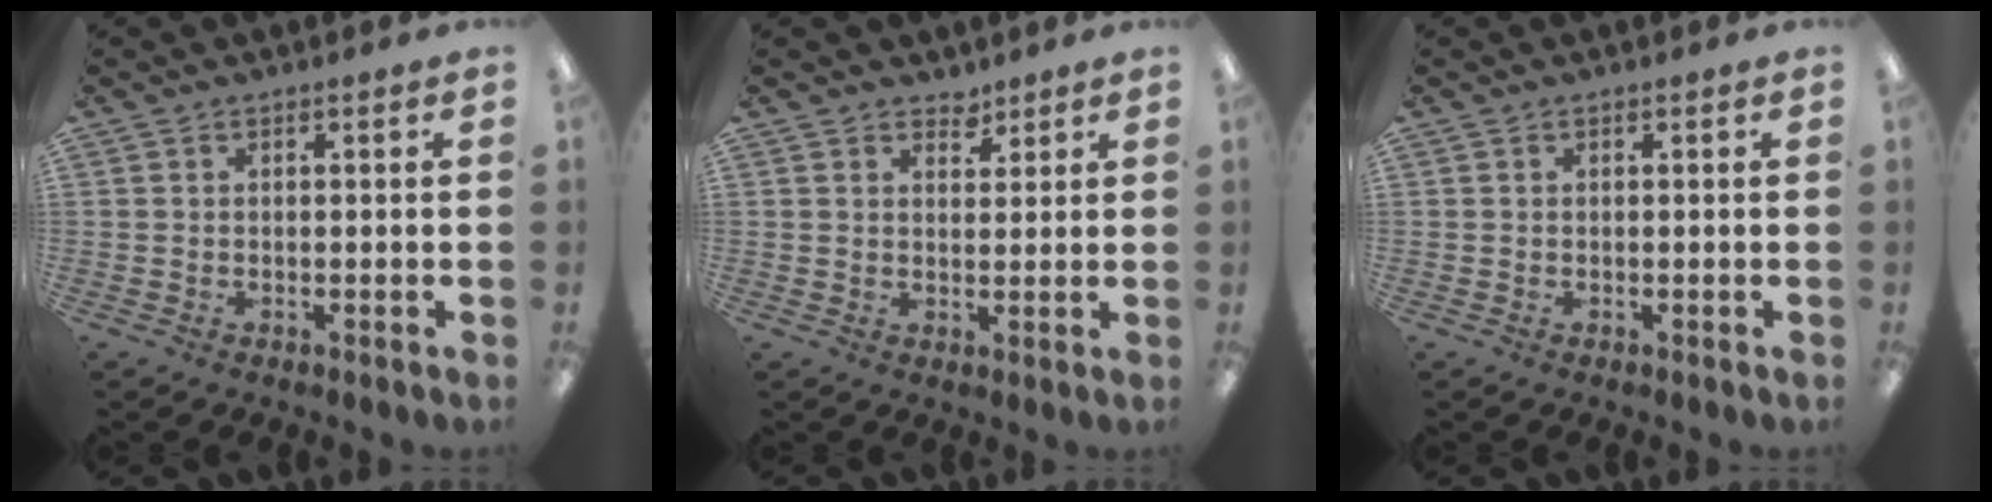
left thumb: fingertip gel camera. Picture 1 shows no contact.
{"total": 3.2, "force": [2.7, 1.7, 0.4], "torque": [0.010, -0.020, 0.047]}
{"total": 0.0}